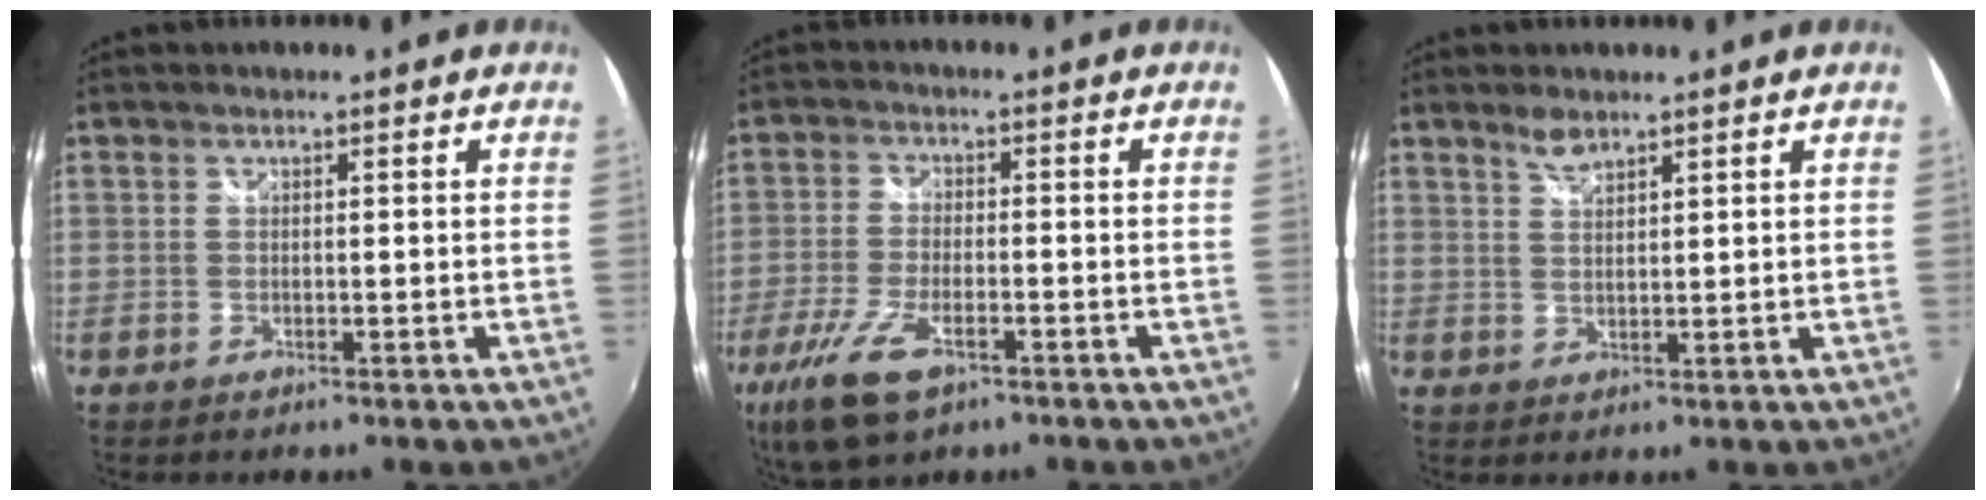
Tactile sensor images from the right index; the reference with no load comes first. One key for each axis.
{"total": 11.6, "fx": -6.5, "fy": 4.6, "fz": 8.4, "tx": -0.194, "ty": -0.029, "tz": -0.126}
{"total": 2.8, "fx": 2.4, "fy": 0.7, "fz": 1.3, "tx": -0.022, "ty": 0.002, "tz": 0.044}